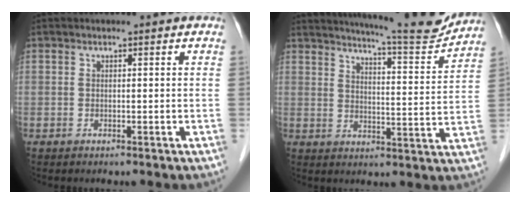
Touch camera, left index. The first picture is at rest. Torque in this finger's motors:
{"motor_torque": [0.49, -0.97, 0.29, 0.07]}